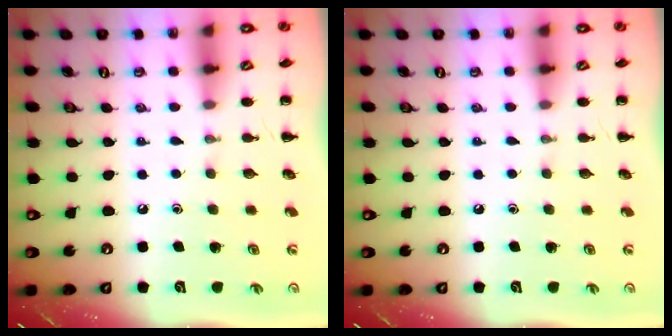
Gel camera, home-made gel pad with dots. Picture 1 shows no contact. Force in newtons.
{"total": 0.0}